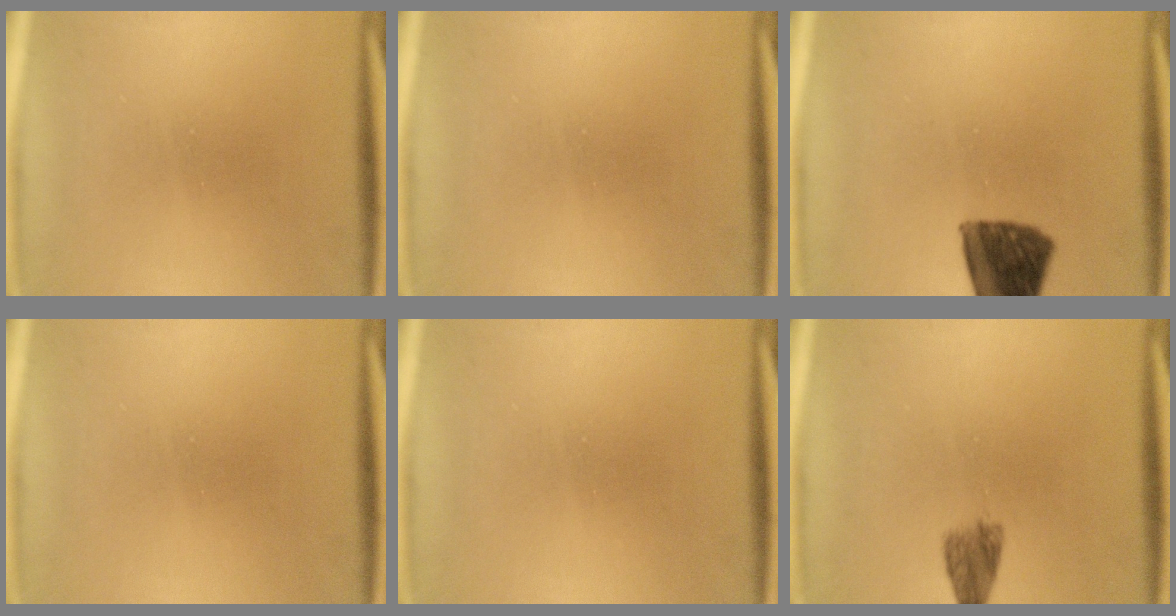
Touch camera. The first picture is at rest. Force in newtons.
{"total": 0.0}
{"total": 10.5}
{"total": 0.0}
{"total": 0.0}
{"total": 2.1}